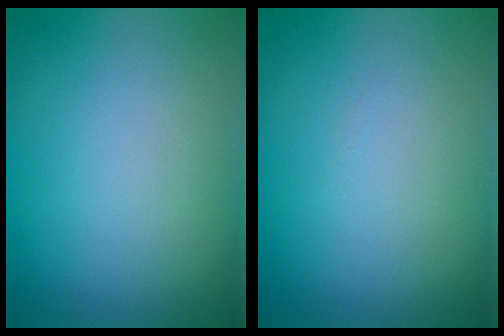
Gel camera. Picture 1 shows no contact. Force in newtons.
{"total": 0.0}